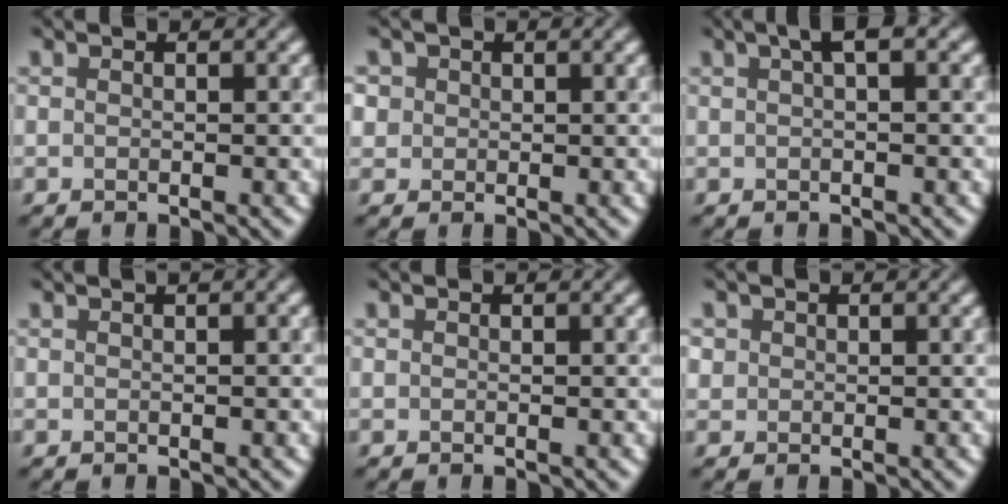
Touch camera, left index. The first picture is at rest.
{"total": 2.0, "force": [0.8, 1.7, 0.6], "torque": [-0.017, 0.005, 0.021]}
{"total": 1.8, "force": [0.8, 0.3, 1.6], "torque": [-0.025, 0.009, 0.013]}
{"total": 1.7, "force": [0.8, 0.6, 1.4], "torque": [-0.014, 0.006, 0.006]}
{"total": 0.0}
{"total": 0.9, "force": [0.2, 0.9, 0.1], "torque": [0.006, -0.003, 0.005]}